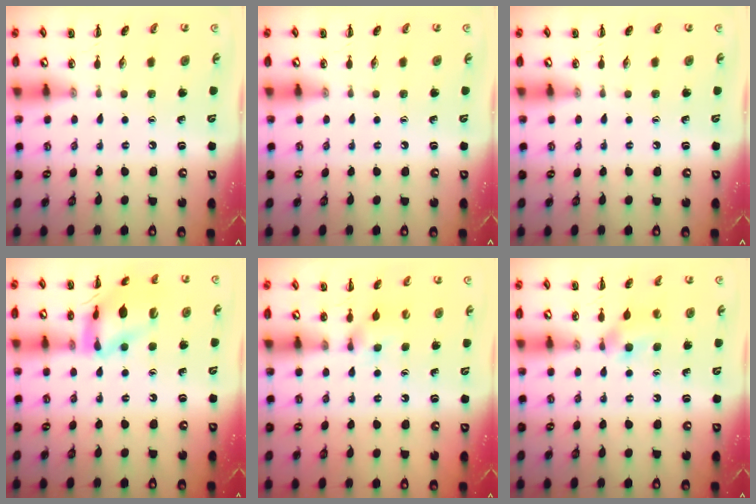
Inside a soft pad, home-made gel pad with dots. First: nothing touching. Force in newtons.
{"total": 0.0}
{"total": 0.0}
{"total": 12.2, "press": 12.1, "slide": 1.6}
{"total": 3.1, "press": 2.8, "slide": 1.2}
{"total": 3.6, "press": 3.5, "slide": 0.9}